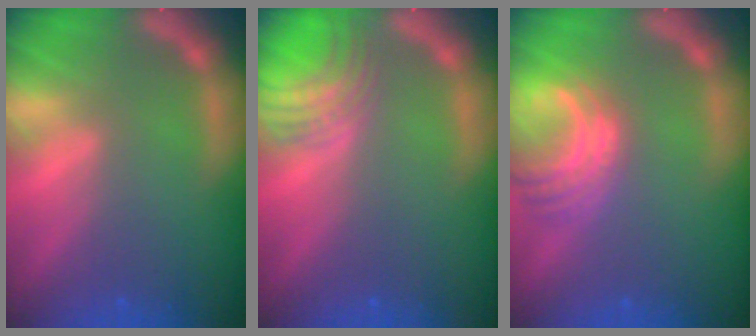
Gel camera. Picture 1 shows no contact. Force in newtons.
{"total": 5.0}
{"total": 5.5}